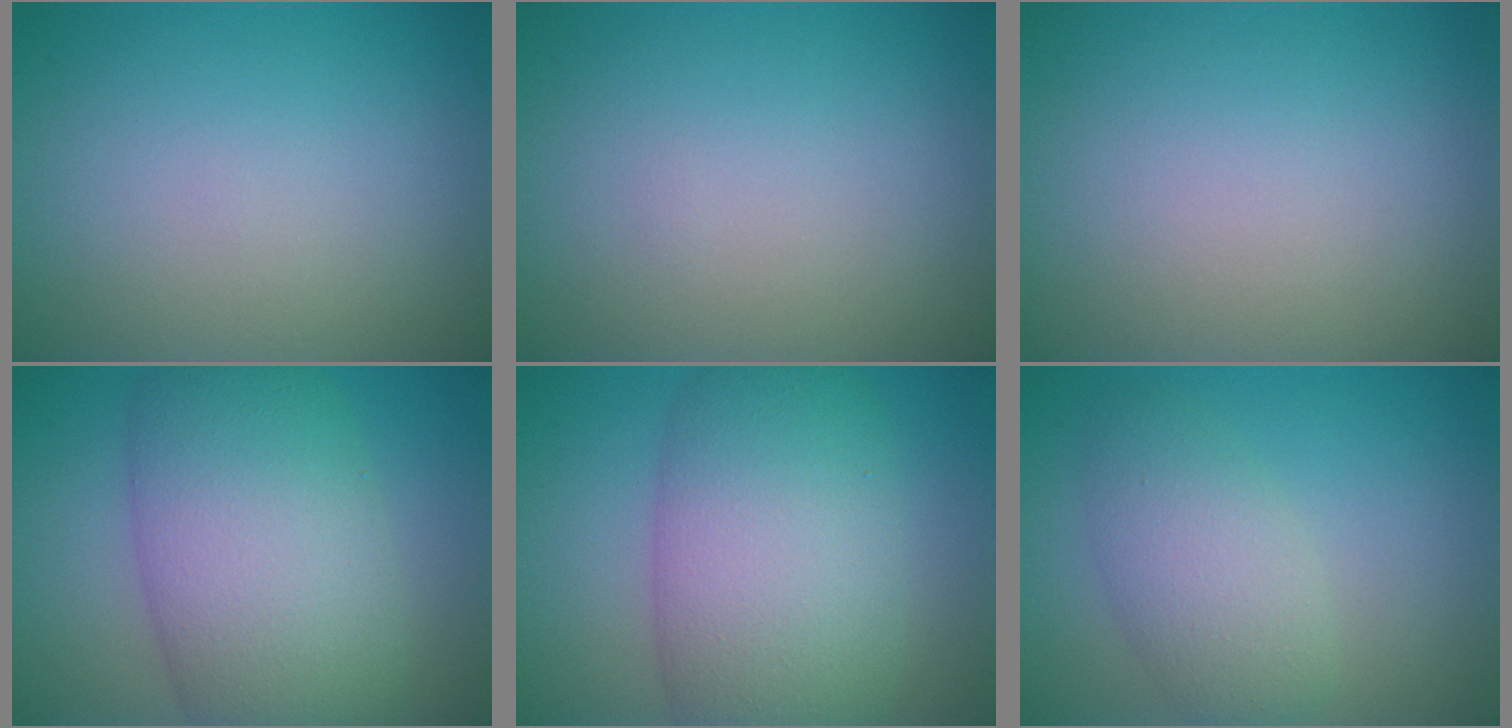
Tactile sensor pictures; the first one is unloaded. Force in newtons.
{"total": 0.0}
{"total": 0.0}
{"total": 10.8, "press": 10.8, "slide": 0.2}
{"total": 10.7, "press": 10.7, "slide": 0.3}
{"total": 4.2, "press": 4.2, "slide": 0.1}